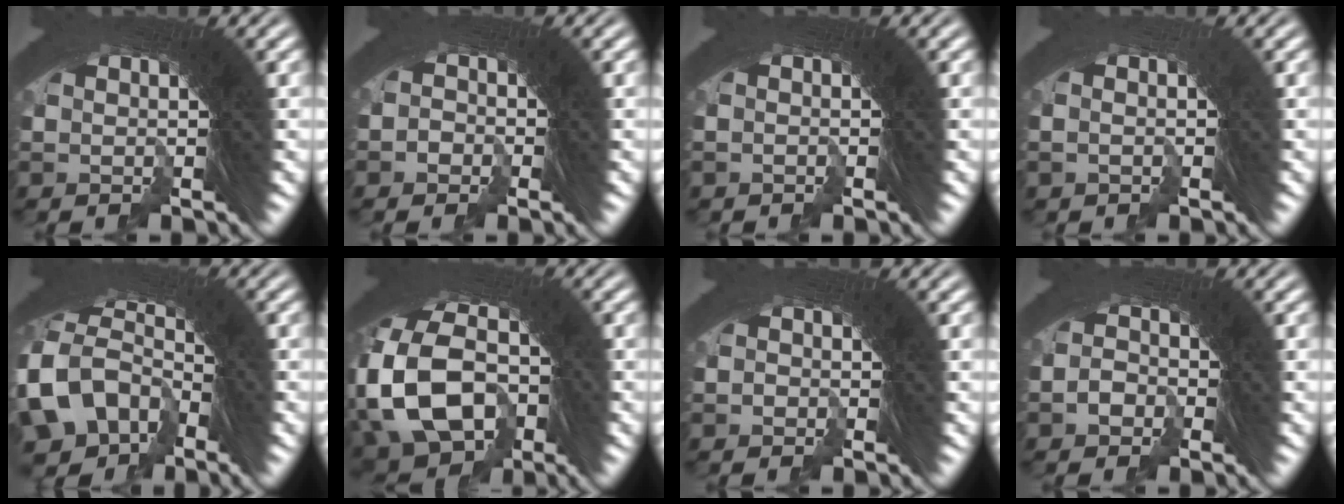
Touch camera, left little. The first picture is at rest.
{"total": 3.5, "force": [-2.8, 0.6, -1.9], "torque": [0.014, -0.027, -0.038]}
{"total": 1.2, "force": [-0.7, -0.3, -1.0], "torque": [0.019, -0.004, -0.009]}
{"total": 3.0, "force": [-1.6, -0.9, -2.4], "torque": [0.037, -0.008, -0.021]}
{"total": 9.2, "force": [-4.4, 7.6, 2.7], "torque": [-0.076, -0.043, -0.068]}
{"total": 13.6, "force": [-3.6, 10.9, 7.1], "torque": [-0.155, -0.047, -0.057]}
{"total": 2.5, "force": [-1.6, -0.4, -1.9], "torque": [0.029, -0.015, -0.018]}
{"total": 3.3, "force": [-2.7, 1.9, -0.6], "torque": [0.010, -0.010, -0.049]}